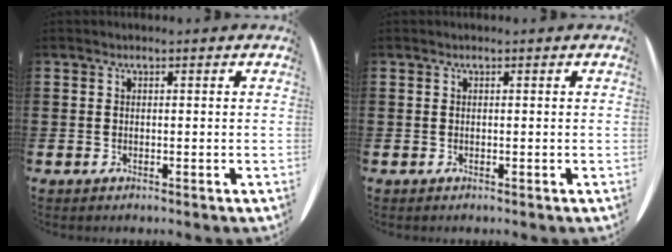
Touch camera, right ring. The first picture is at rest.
{"total": 0.0}